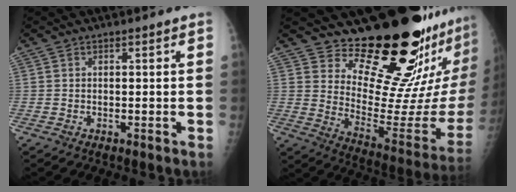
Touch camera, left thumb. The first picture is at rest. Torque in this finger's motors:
{"motor_torque": [1.78, 1.78, 1.11, -1.66, 0.09]}